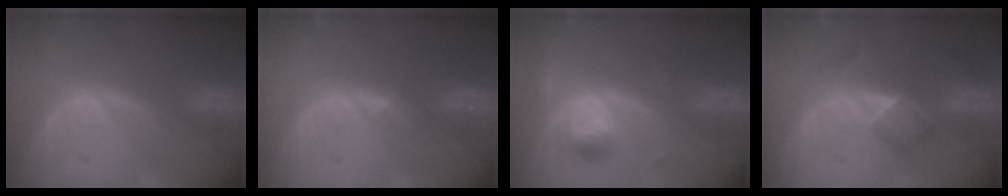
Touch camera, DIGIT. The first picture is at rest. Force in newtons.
{"total": 1.2, "press": 0.9, "slide": 0.9}
{"total": 5.4, "press": 4.8, "slide": 2.3}
{"total": 5.2, "press": 4.5, "slide": 2.7}